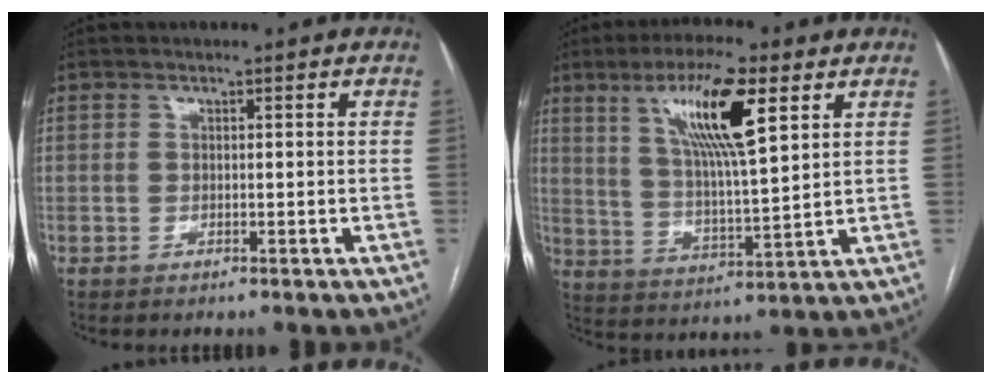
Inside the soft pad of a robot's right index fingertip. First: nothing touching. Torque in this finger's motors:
{"motor_torque": [1.02, 0.29, 0.37, 0.21]}